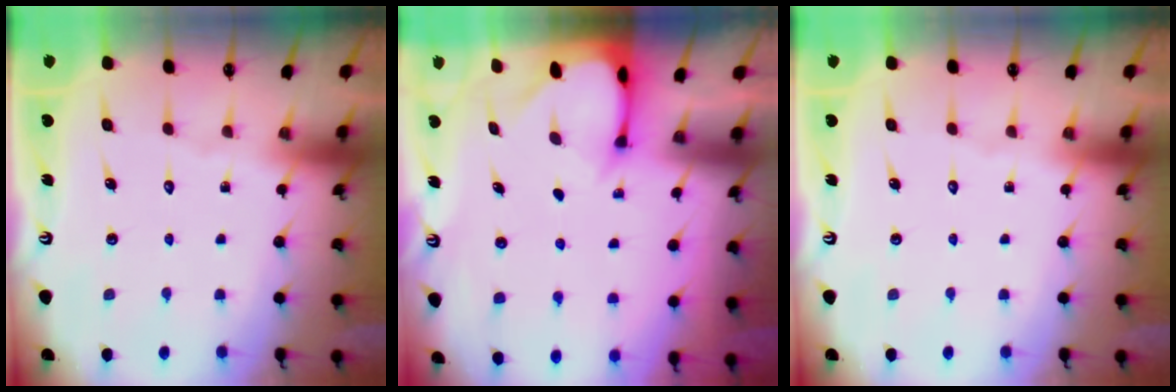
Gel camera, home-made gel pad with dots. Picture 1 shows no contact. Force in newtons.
{"total": 2.0, "press": 2.0, "slide": 0.1}
{"total": 0.0}